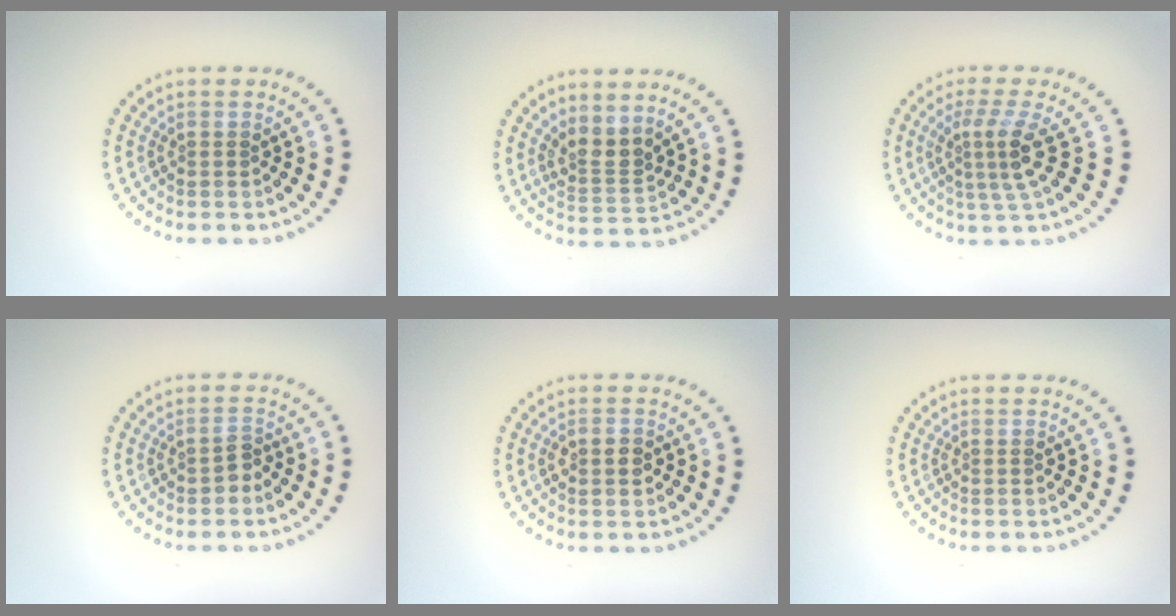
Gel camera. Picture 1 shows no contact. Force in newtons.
{"total": 2.6, "press": 1.9, "slide": 1.8}
{"total": 3.2, "press": 2.3, "slide": 2.3}
{"total": 1.2, "press": 1.1, "slide": 0.4}
{"total": 1.5, "press": 1.5, "slide": 0.1}
{"total": 0.0}